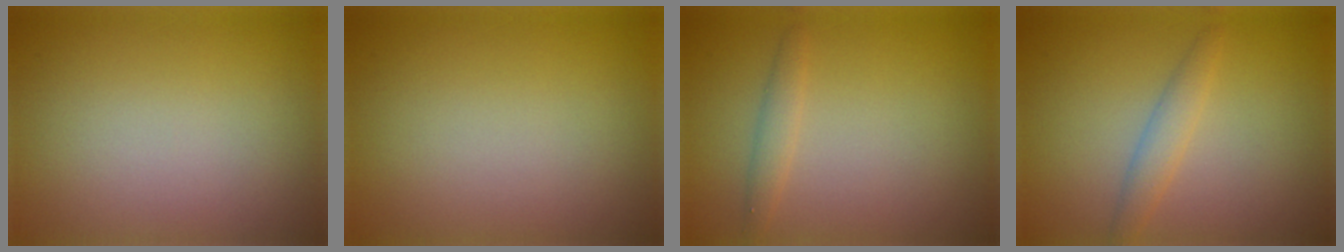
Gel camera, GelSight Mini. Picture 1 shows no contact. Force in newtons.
{"total": 0.0}
{"total": 1.3, "press": 1.3, "slide": 0.1}
{"total": 1.9, "press": 1.9, "slide": 0.1}